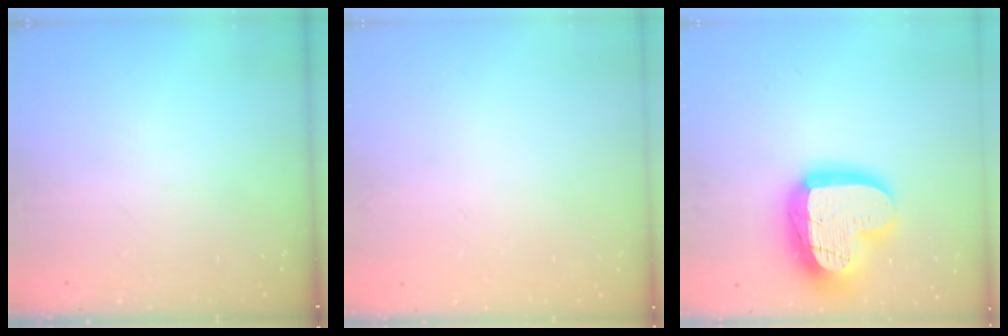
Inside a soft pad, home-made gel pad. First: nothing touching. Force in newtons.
{"total": 0.0}
{"total": 21.2, "press": 21.2, "slide": 1.7}